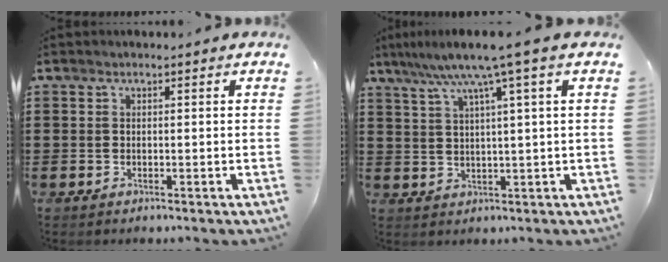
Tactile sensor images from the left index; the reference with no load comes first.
{"total": 7.1, "force": [3.9, -0.6, 6.0], "torque": [-0.127, -0.011, 0.061]}